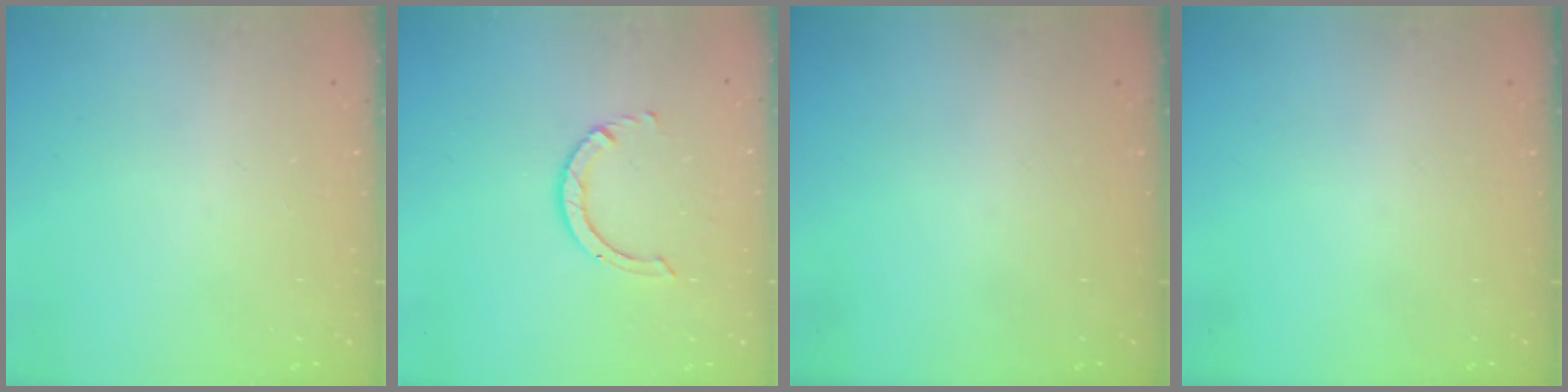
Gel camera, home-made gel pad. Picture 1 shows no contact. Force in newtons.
{"total": 3.6, "press": 3.6, "slide": 0.6}
{"total": 0.0}
{"total": 0.0}